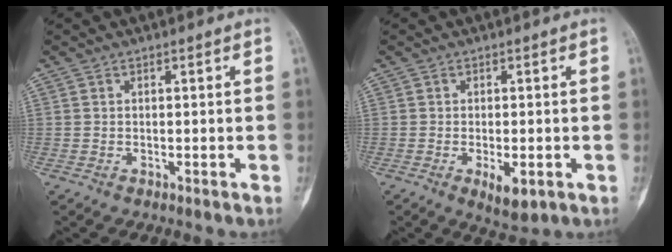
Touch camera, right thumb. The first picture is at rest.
{"total": 4.9, "force": [-1.6, 2.1, 4.1], "torque": [-0.060, -0.007, -0.016]}